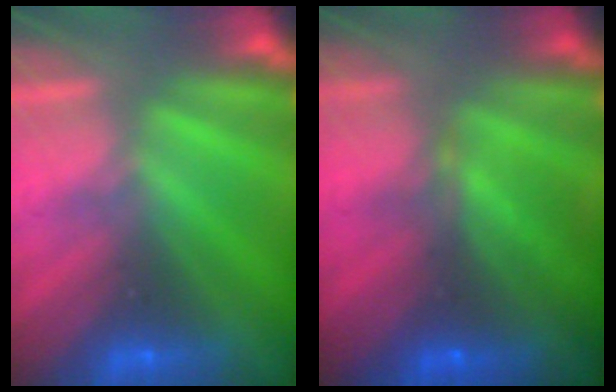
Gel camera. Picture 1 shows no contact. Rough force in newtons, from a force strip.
{"total": 7.3}